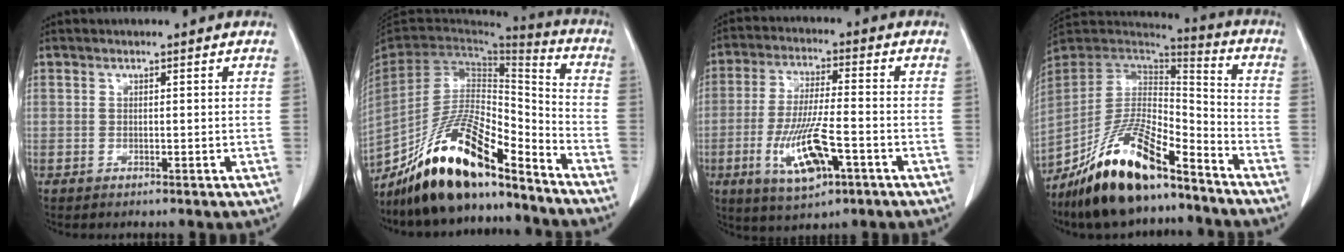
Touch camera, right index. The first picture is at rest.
{"total": 18.1, "force": [-13.9, 4.2, 10.9], "torque": [-0.203, 0.012, -0.248]}
{"total": 11.2, "force": [-4.1, 2.4, 10.1], "torque": [-0.200, -0.012, -0.068]}
{"total": 18.2, "force": [-13.2, 4.7, 11.7], "torque": [-0.233, -0.004, -0.239]}